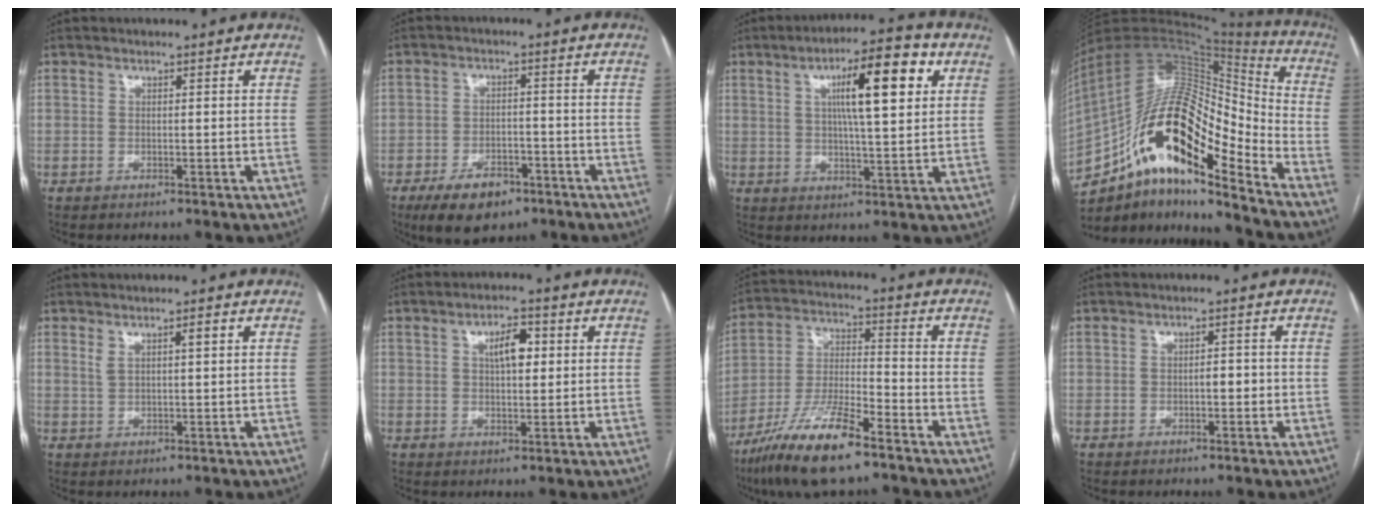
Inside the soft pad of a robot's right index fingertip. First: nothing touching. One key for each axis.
{"total": 8.1, "fx": -5.2, "fy": 4.1, "fz": 4.8, "tx": -0.084, "ty": -0.004, "tz": -0.081}
{"total": 12.5, "fx": 4.3, "fy": 2.1, "fz": 11.5, "tx": -0.180, "ty": 0.019, "tz": 0.065}
{"total": 22.1, "fx": -11.7, "fy": 6.0, "fz": 17.7, "tx": -0.313, "ty": 0.036, "tz": -0.197}
{"total": 2.5, "fx": 1.2, "fy": 0.4, "fz": 2.1, "tx": -0.038, "ty": 0.006, "tz": 0.024}
{"total": 4.9, "fx": 1.4, "fy": 2.0, "fz": 4.3, "tx": -0.070, "ty": 0.011, "tz": 0.023}
{"total": 14.1, "fx": -9.4, "fy": 2.5, "fz": 10.2, "tx": -0.205, "ty": -0.017, "tz": -0.170}
{"total": 1.8, "fx": -0.4, "fy": 0.8, "fz": 1.6, "tx": -0.021, "ty": 0.004, "tz": -0.006}